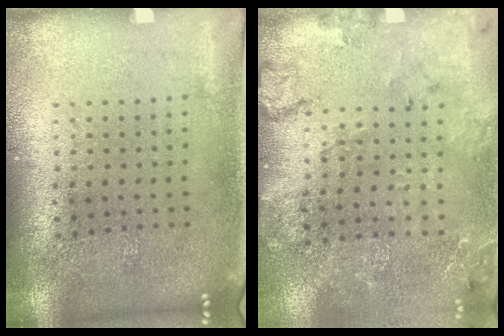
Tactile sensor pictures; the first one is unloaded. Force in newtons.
{"total": 1.8, "press": 1.7, "slide": 0.6}